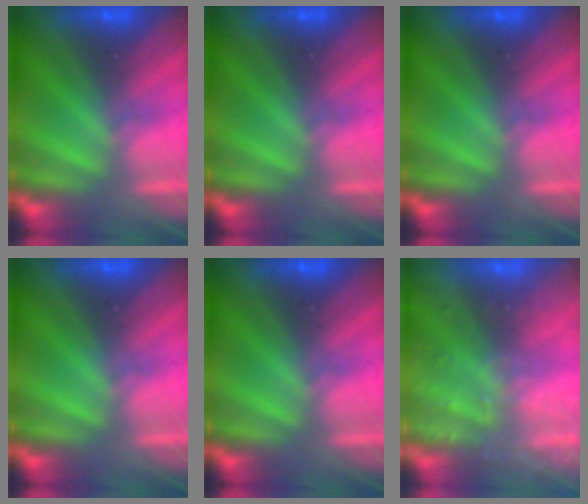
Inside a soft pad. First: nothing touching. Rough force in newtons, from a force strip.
{"total": 0.0}
{"total": 0.0}
{"total": 0.0}
{"total": 0.0}
{"total": 13.7}